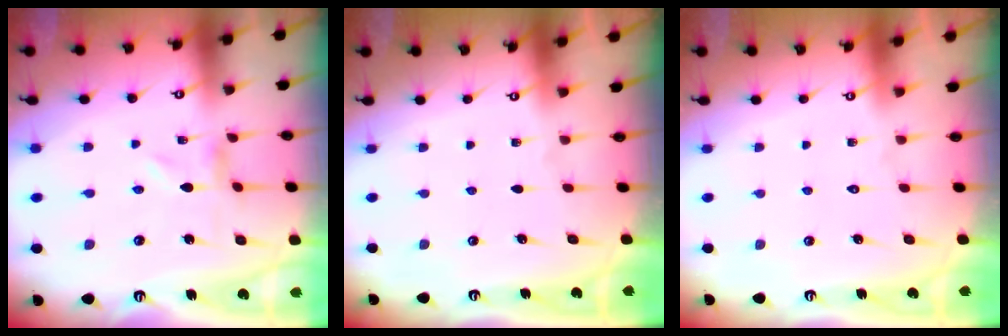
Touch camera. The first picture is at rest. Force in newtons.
{"total": 0.0}
{"total": 1.6, "press": 1.5, "slide": 0.1}